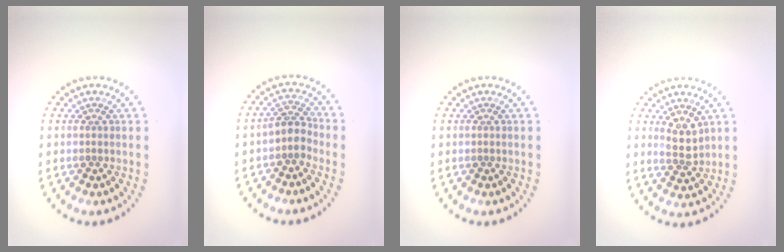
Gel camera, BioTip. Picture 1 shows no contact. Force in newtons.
{"total": 2.4, "press": 1.9, "slide": 1.5}
{"total": 0.0}
{"total": 2.4, "press": 2.1, "slide": 1.0}